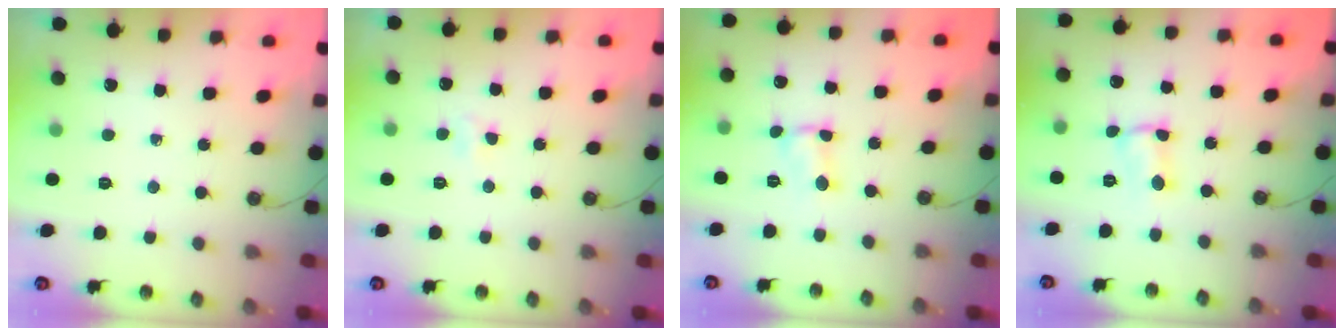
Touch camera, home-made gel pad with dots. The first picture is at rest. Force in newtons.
{"total": 2.3, "press": 2.3, "slide": 0.5}
{"total": 2.7, "press": 2.7, "slide": 0.4}
{"total": 2.5, "press": 2.5, "slide": 0.5}